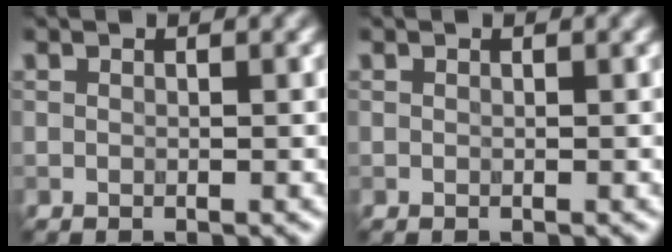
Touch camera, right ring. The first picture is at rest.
{"total": 0.0}